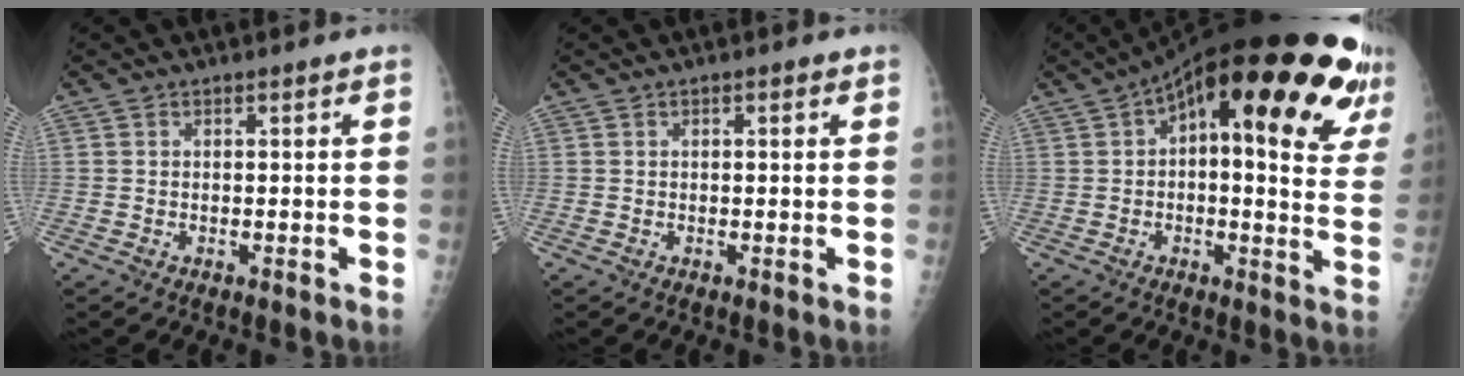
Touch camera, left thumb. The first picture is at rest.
{"total": 1.1, "force": [0.4, 0.4, 0.9], "torque": [-0.012, 0.003, 0.003]}
{"total": 26.4, "force": [12.3, 8.6, 21.7], "torque": [-0.274, 0.014, 0.168]}